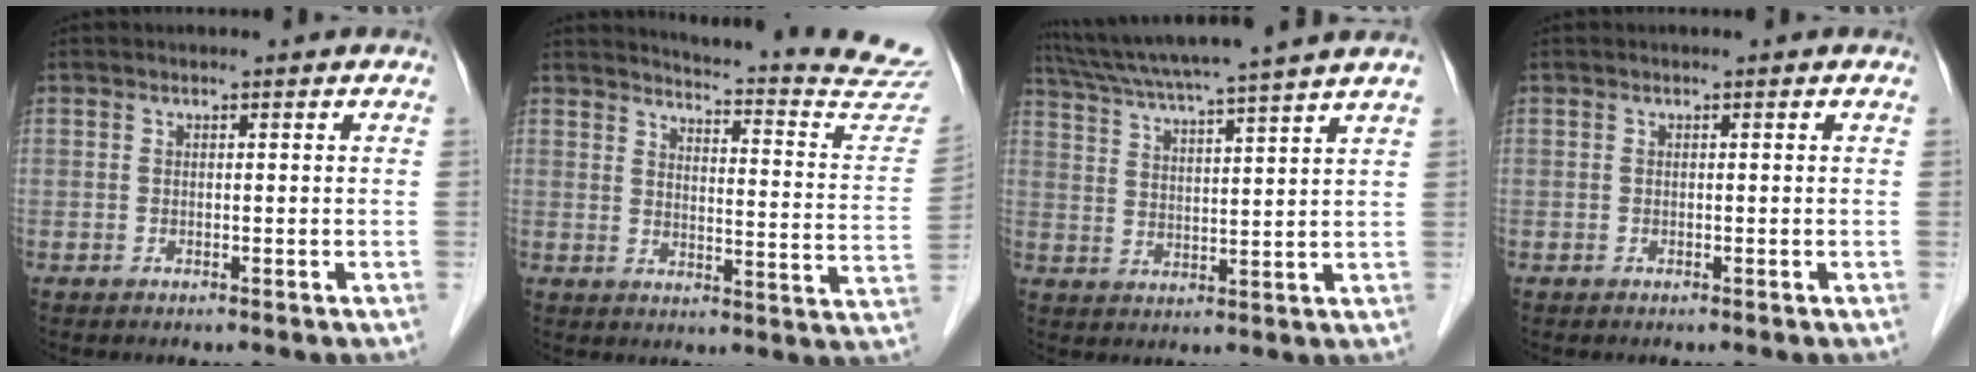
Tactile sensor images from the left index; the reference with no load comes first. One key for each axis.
{"total": 19.9, "fx": 19.2, "fy": 0.9, "fz": 5.0, "tx": -0.063, "ty": -0.119, "tz": 0.203}
{"total": 15.8, "fx": 13.6, "fy": -1.7, "fz": 7.8, "tx": -0.140, "ty": 0.004, "tz": 0.201}
{"total": 0.0}